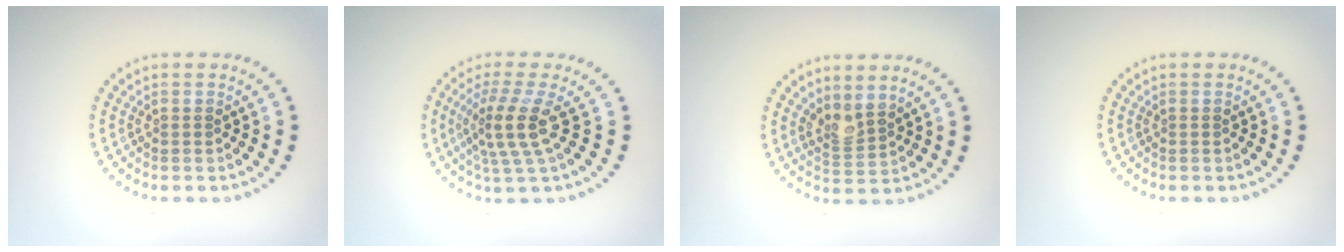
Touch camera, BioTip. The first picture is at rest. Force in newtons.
{"total": 3.8, "press": 2.9, "slide": 2.4}
{"total": 2.0, "press": 1.5, "slide": 1.4}
{"total": 0.0}